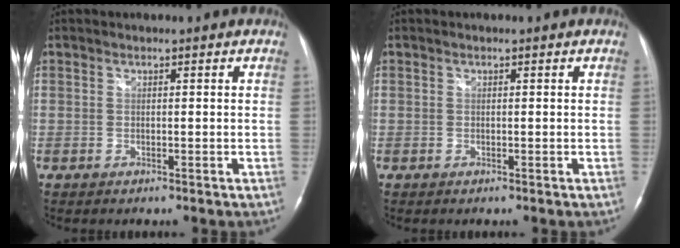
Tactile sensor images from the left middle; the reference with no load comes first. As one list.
[{"total": 0.0}]